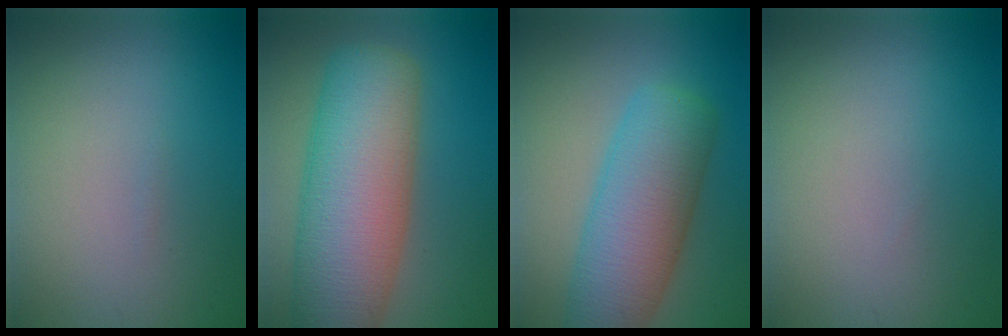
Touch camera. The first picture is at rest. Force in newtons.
{"total": 12.4, "press": 12.4, "slide": 0.5}
{"total": 8.6, "press": 8.6, "slide": 0.2}
{"total": 0.0}